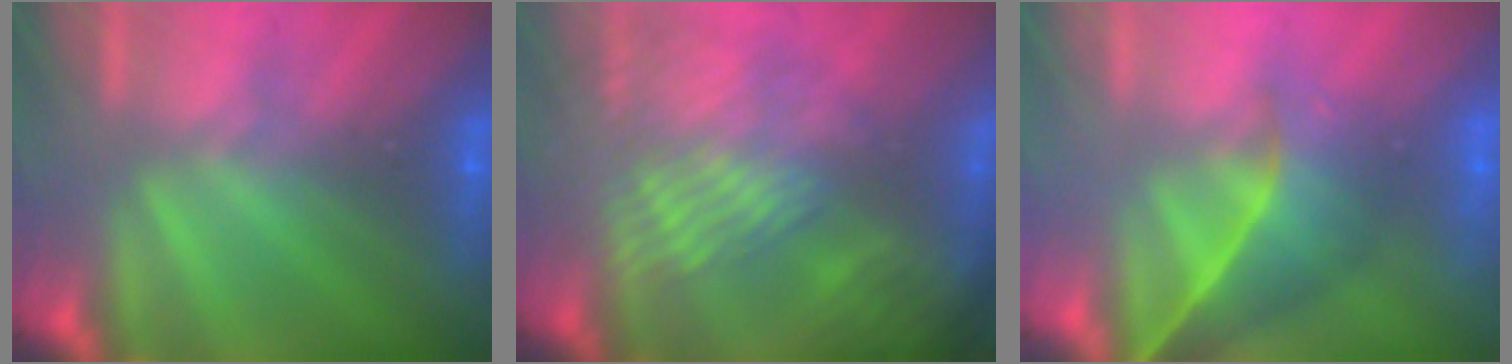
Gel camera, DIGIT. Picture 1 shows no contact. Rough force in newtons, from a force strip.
{"total": 9.0}
{"total": 3.7}